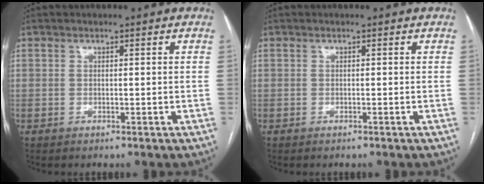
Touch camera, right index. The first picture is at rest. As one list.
[{"total": 0.0}]